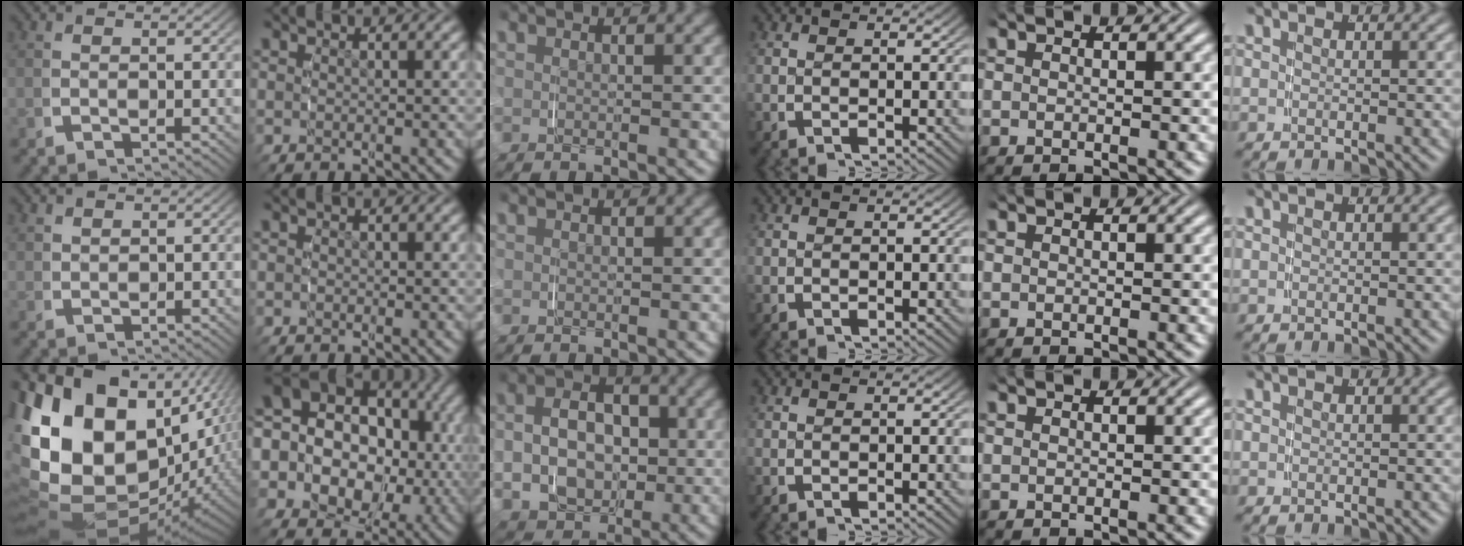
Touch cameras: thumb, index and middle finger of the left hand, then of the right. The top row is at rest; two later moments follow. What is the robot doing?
{"motion": "grasp_and_lifting", "object": "jacket"}